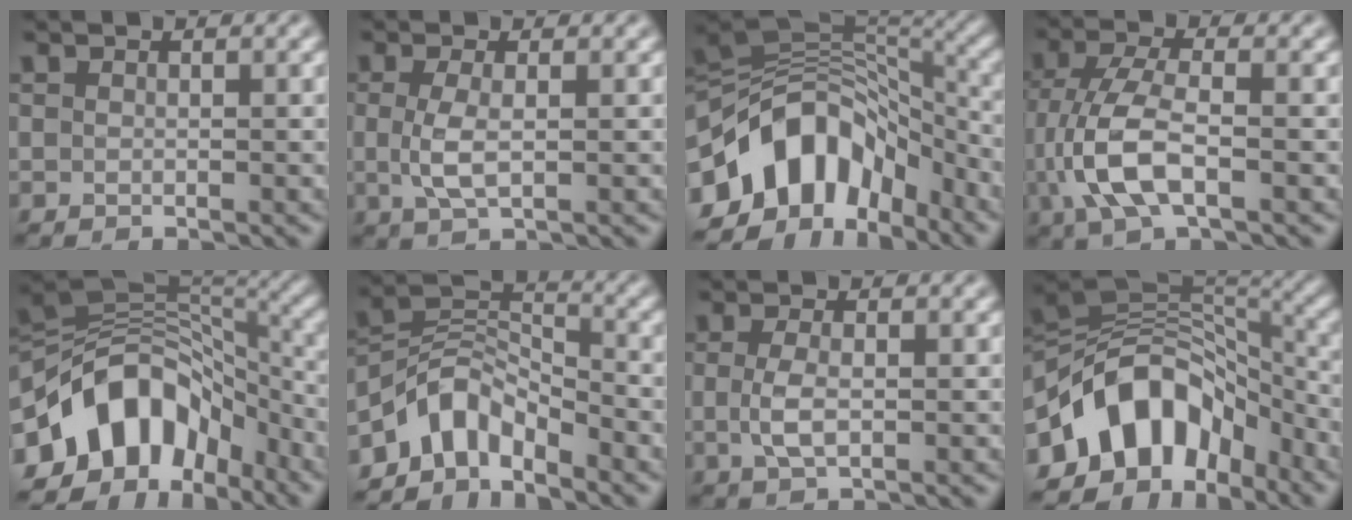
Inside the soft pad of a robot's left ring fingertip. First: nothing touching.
{"total": 2.7, "force": [0.0, 0.9, 2.5], "torque": [-0.061, -0.003, -0.002]}
{"total": 12.3, "force": [-5.9, 7.7, 7.6], "torque": [-0.128, 0.024, -0.116]}
{"total": 6.5, "force": [-1.7, 2.7, 5.6], "torque": [-0.130, 0.002, -0.035]}
{"total": 12.3, "force": [-5.8, 7.9, 7.4], "torque": [-0.122, 0.024, -0.116]}
{"total": 5.4, "force": [-4.2, 2.5, 2.2], "torque": [-0.031, 0.005, -0.091]}
{"total": 2.4, "force": [-0.2, 0.9, 2.2], "torque": [-0.053, -0.004, -0.005]}
{"total": 11.6, "force": [-6.0, 7.1, 6.9], "torque": [-0.108, 0.027, -0.122]}